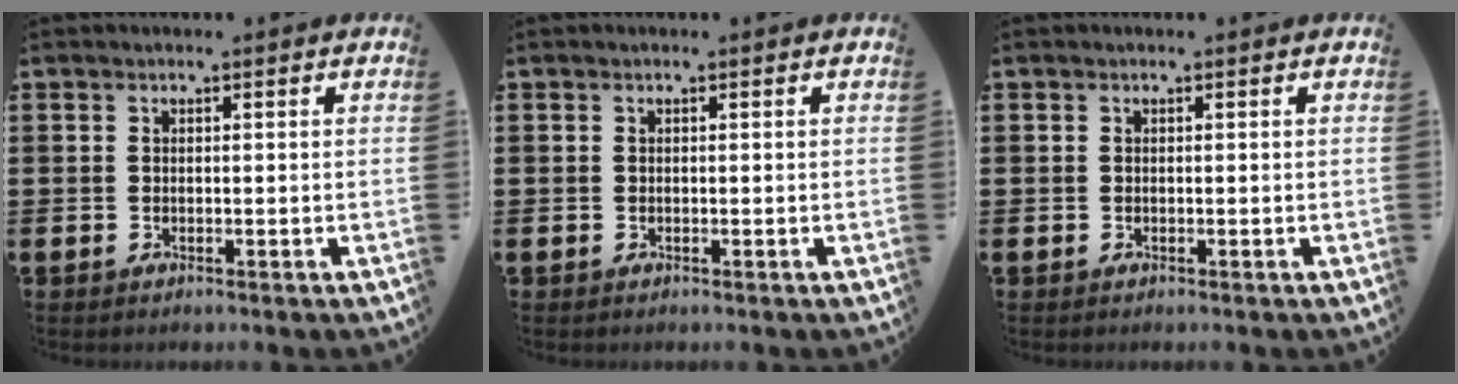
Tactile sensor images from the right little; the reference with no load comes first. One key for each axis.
{"total": 0.0}
{"total": 0.0}